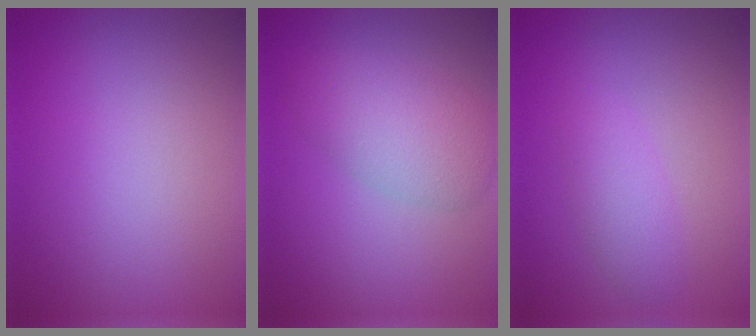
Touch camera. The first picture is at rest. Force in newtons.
{"total": 4.0, "press": 4.0, "slide": 0.3}
{"total": 2.0, "press": 2.0, "slide": 0.1}